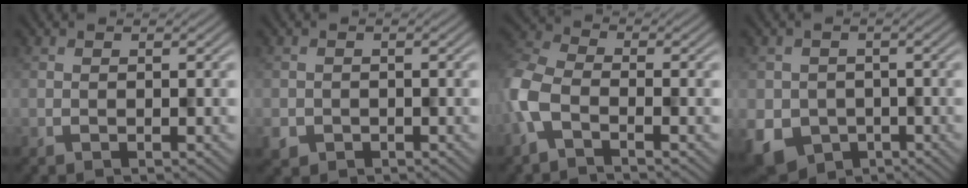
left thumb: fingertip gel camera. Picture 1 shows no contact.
{"total": 1.9, "force": [-0.9, 1.6, 0.2], "torque": [-0.004, -0.011, -0.018]}
{"total": 5.7, "force": [-2.9, 2.8, 3.9], "torque": [-0.106, -0.004, -0.078]}
{"total": 7.3, "force": [-2.7, 6.4, 2.3], "torque": [-0.059, -0.034, -0.045]}